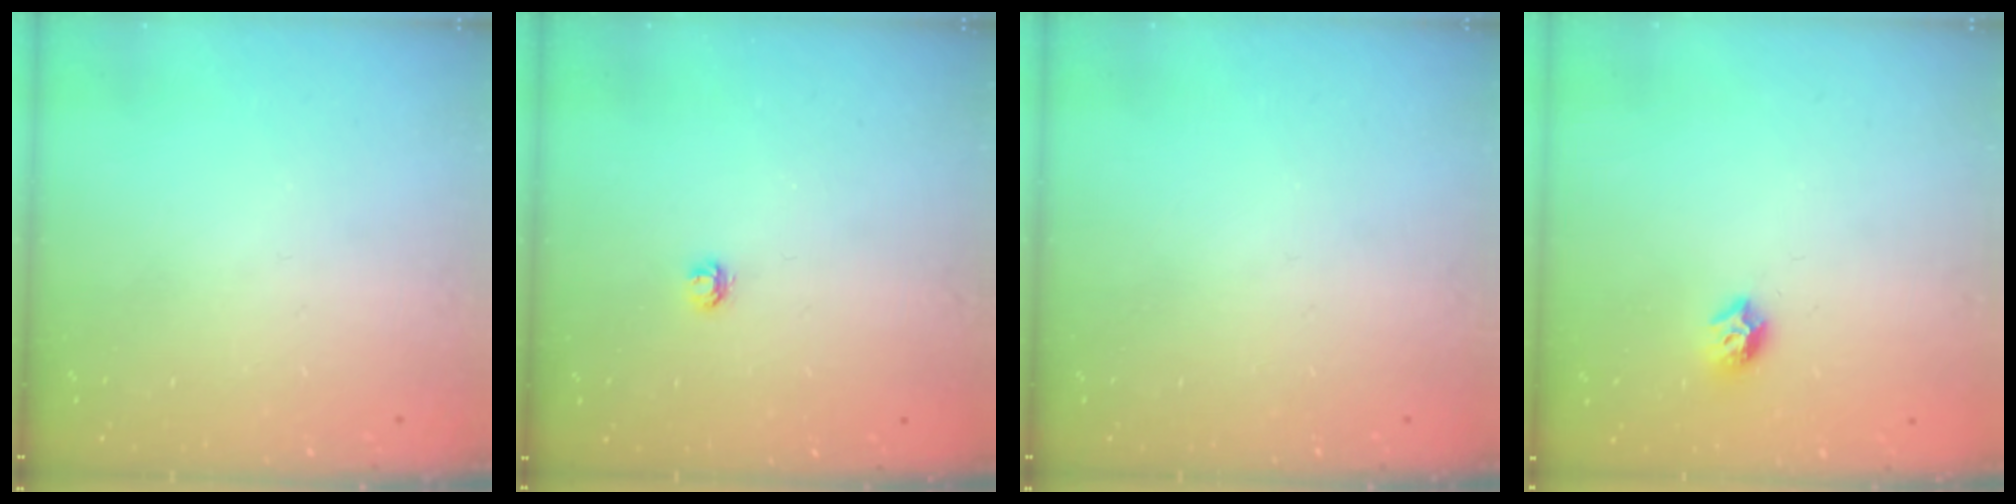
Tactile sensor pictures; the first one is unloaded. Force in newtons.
{"total": 3.6, "press": 3.6, "slide": 0.3}
{"total": 0.0}
{"total": 7.5, "press": 7.5, "slide": 0.6}